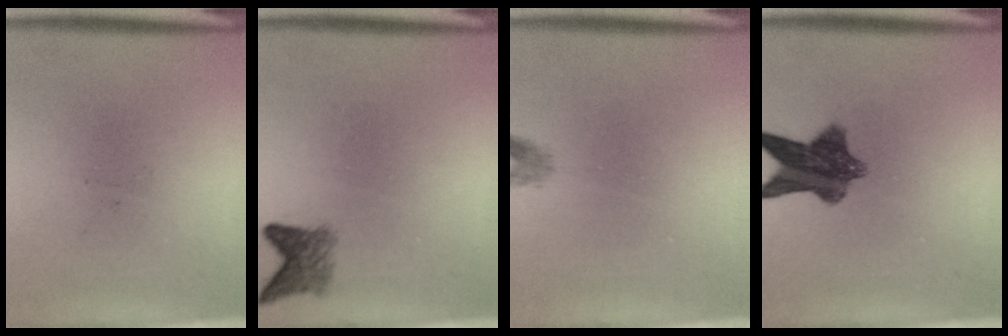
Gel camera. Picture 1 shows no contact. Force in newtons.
{"total": 2.8}
{"total": 1.2}
{"total": 8.6}